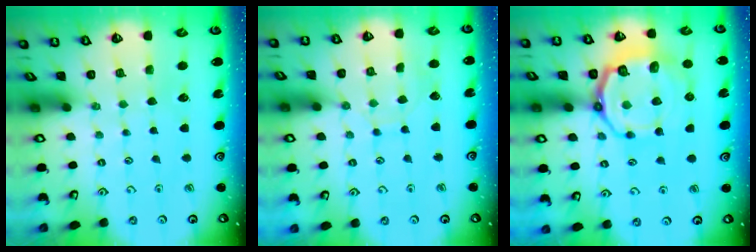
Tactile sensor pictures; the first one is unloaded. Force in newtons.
{"total": 7.7, "press": 7.6, "slide": 0.6}
{"total": 14.4, "press": 14.1, "slide": 3.0}